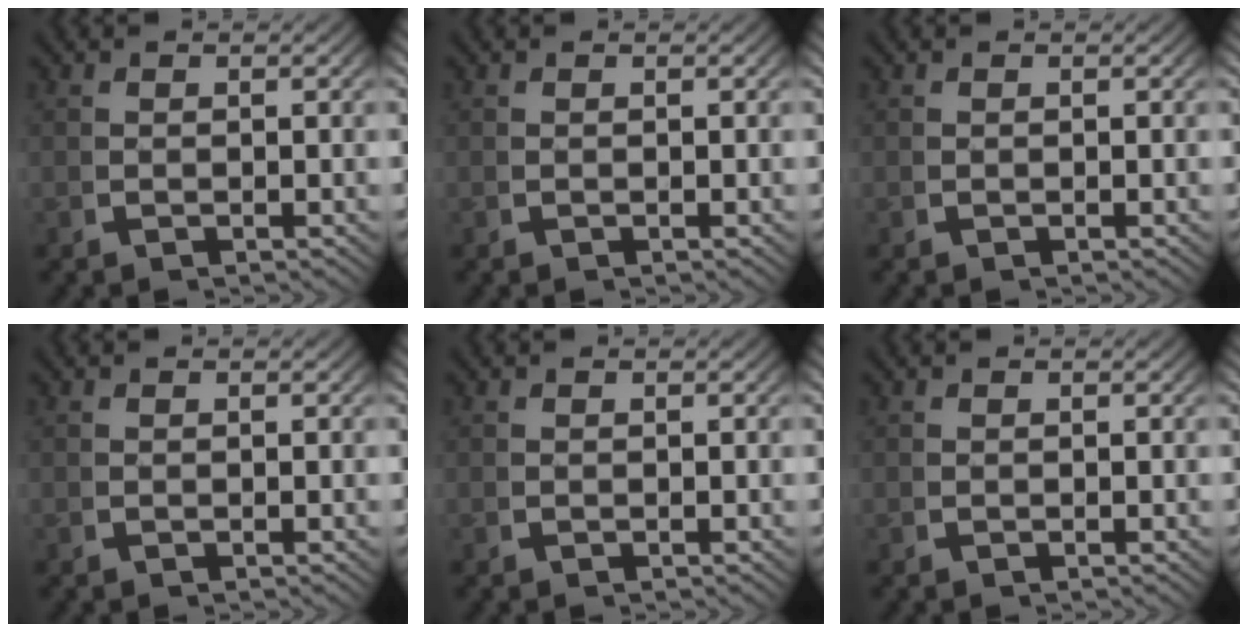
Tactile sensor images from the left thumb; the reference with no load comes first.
{"total": 0.0}
{"total": 0.0}
{"total": 0.0}
{"total": 0.0}
{"total": 0.0}